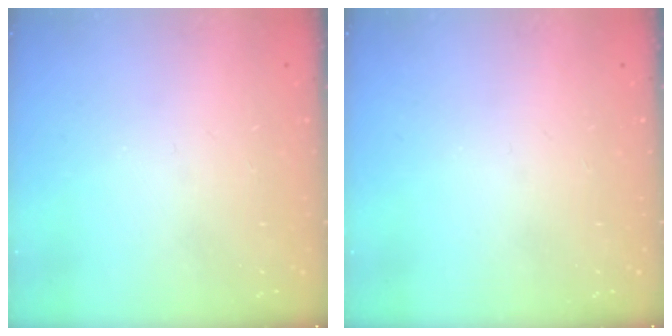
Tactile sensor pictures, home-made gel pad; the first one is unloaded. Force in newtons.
{"total": 0.0}